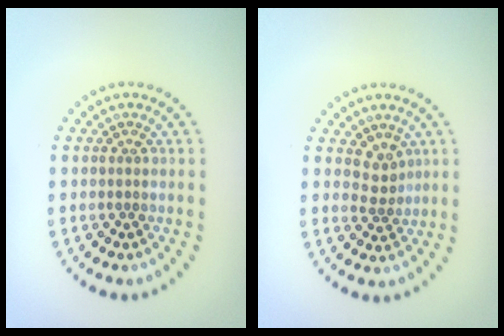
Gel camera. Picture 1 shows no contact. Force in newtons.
{"total": 1.9, "press": 1.3, "slide": 1.4}